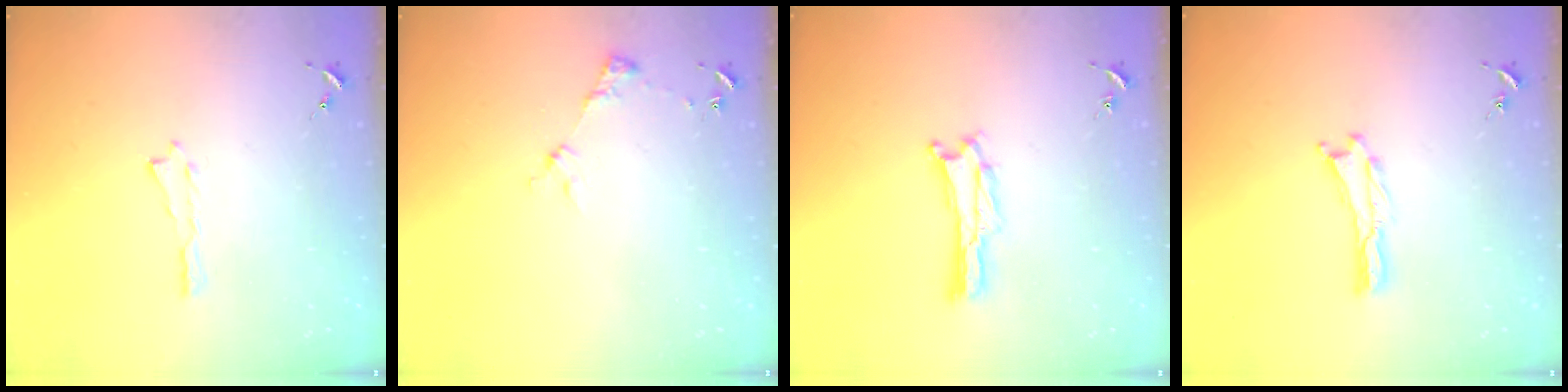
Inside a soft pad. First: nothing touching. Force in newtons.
{"total": 2.9, "press": 2.9, "slide": 0.4}
{"total": 0.0}
{"total": 0.0}